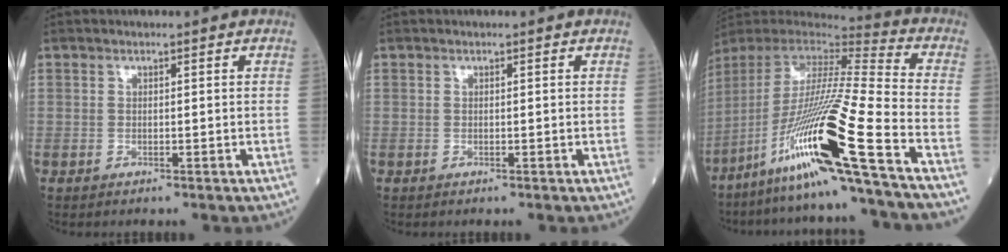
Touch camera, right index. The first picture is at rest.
{"total": 0.0}
{"total": 23.6, "force": [-12.4, -1.5, 20.0], "torque": [-0.399, -0.043, -0.236]}